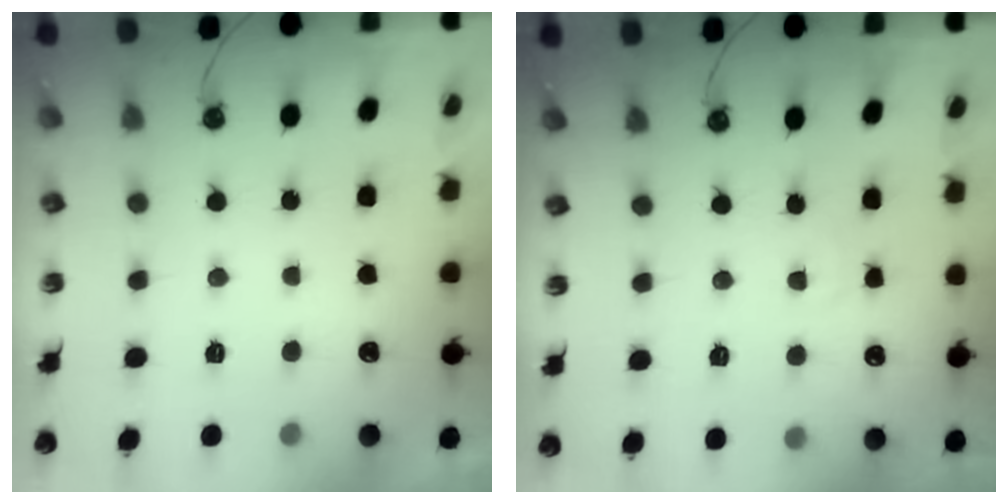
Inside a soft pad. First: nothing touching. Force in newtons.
{"total": 2.9, "press": 2.9, "slide": 0.5}